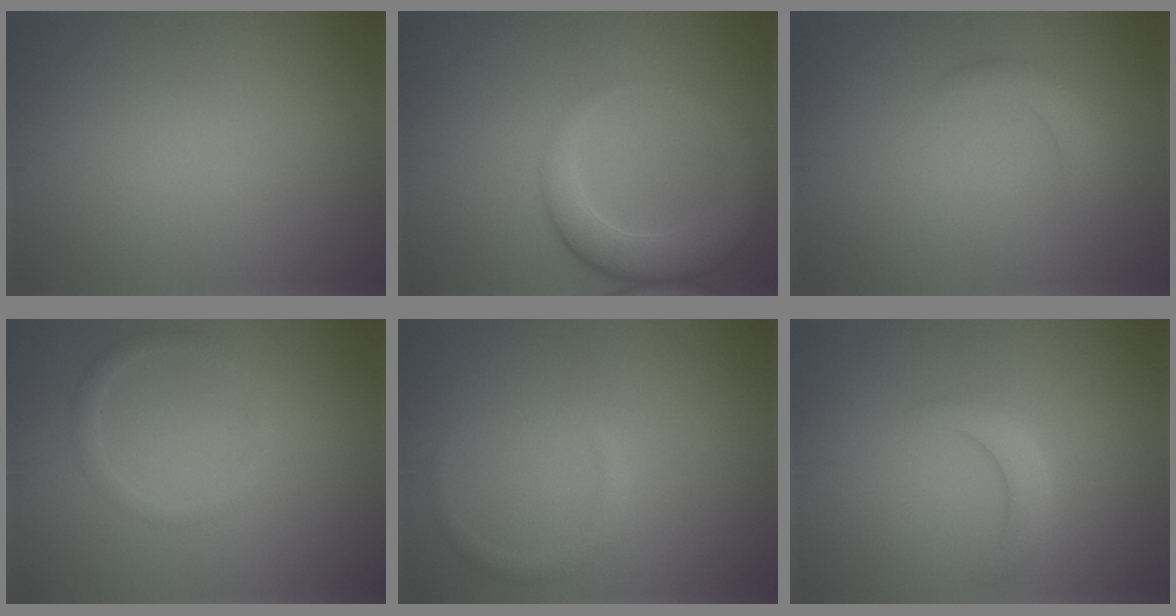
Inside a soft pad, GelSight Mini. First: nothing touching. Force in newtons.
{"total": 4.9, "press": 4.9, "slide": 0.5}
{"total": 1.6, "press": 1.6, "slide": 0.1}
{"total": 1.4, "press": 1.4, "slide": 0.0}
{"total": 1.2, "press": 1.2, "slide": 0.0}
{"total": 2.1, "press": 2.1, "slide": 0.3}